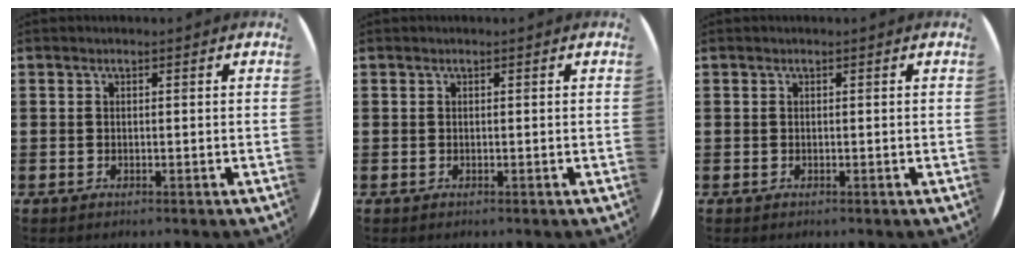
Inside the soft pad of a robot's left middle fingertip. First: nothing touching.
{"total": 0.0}
{"total": 0.0}